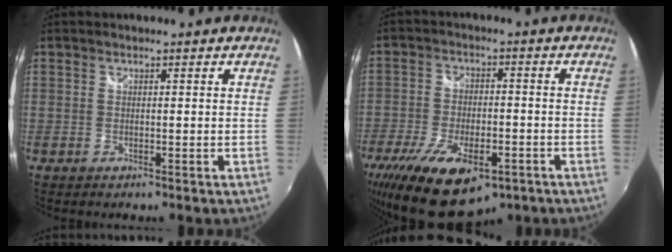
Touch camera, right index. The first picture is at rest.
{"total": 19.2, "force": [-11.4, 8.5, 12.8], "torque": [-0.268, -0.045, -0.178]}